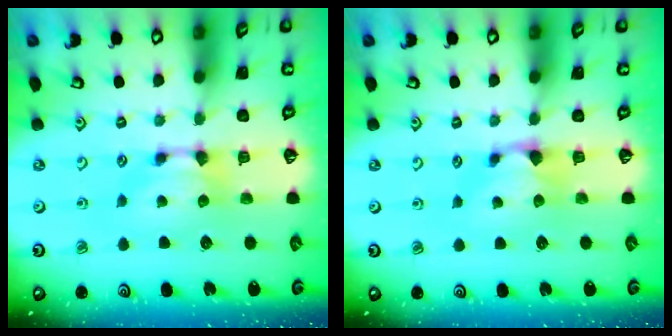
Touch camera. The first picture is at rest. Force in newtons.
{"total": 1.1, "press": 0.9, "slide": 0.7}